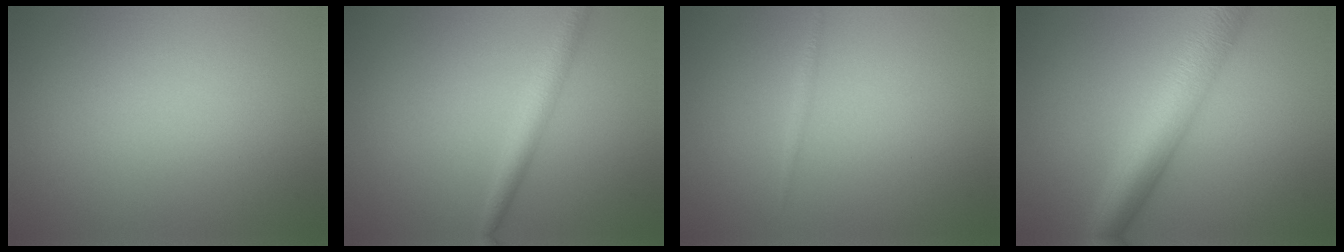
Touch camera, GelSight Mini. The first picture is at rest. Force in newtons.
{"total": 2.3, "press": 2.3, "slide": 0.0}
{"total": 0.6, "press": 0.6, "slide": 0.0}
{"total": 6.7, "press": 6.7, "slide": 0.1}